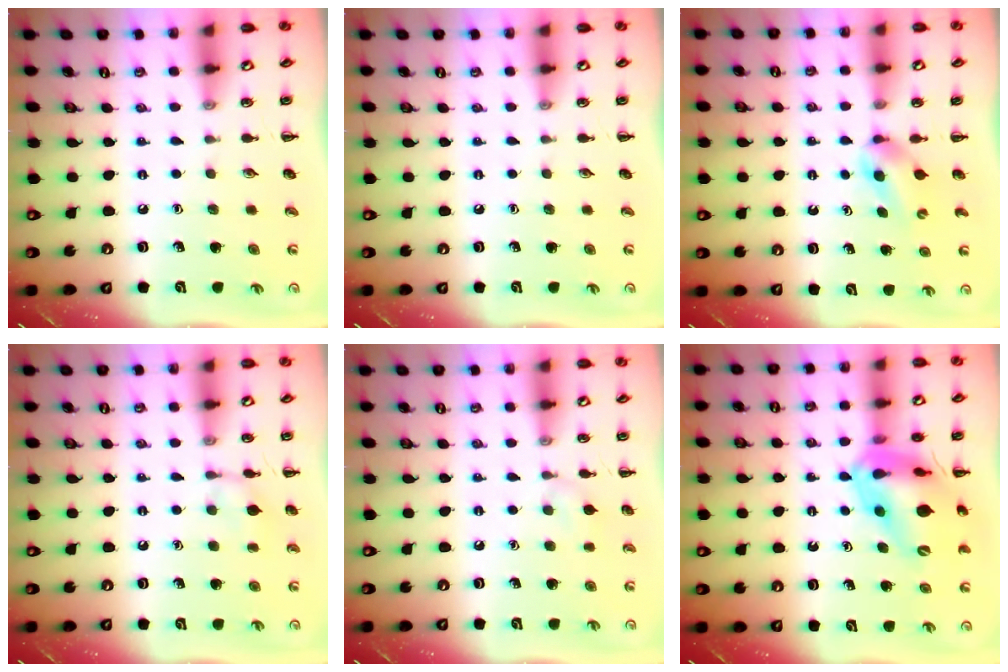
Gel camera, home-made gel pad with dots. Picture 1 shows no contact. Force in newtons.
{"total": 0.0}
{"total": 2.8, "press": 2.5, "slide": 1.3}
{"total": 7.5, "press": 7.4, "slide": 1.4}
{"total": 6.0, "press": 5.7, "slide": 1.9}
{"total": 17.3, "press": 16.9, "slide": 3.8}